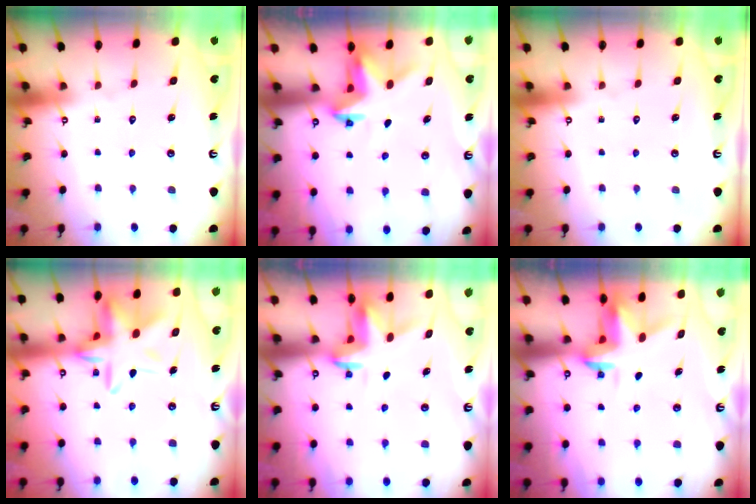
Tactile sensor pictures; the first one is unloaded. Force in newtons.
{"total": 3.0, "press": 3.0, "slide": 0.1}
{"total": 0.0}
{"total": 14.3, "press": 14.2, "slide": 1.3}
{"total": 3.5, "press": 3.5, "slide": 0.2}
{"total": 3.4, "press": 3.4, "slide": 0.5}